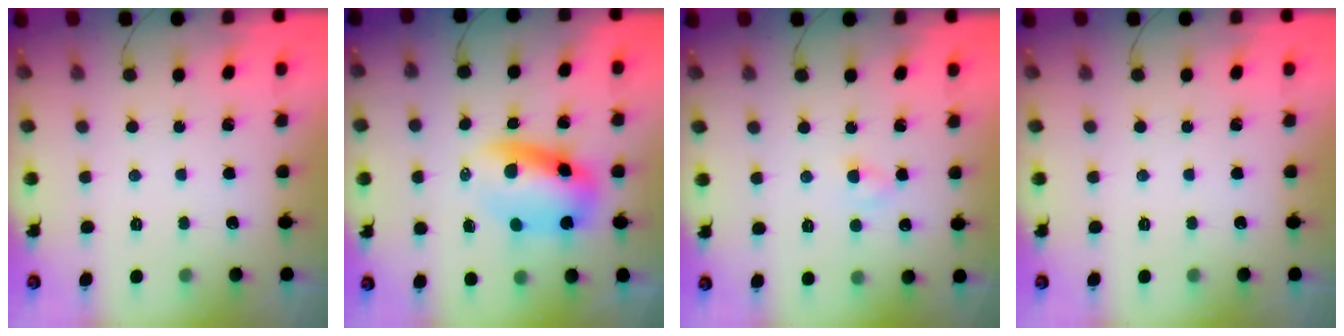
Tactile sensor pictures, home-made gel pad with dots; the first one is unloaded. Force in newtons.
{"total": 8.6, "press": 8.3, "slide": 2.3}
{"total": 1.3, "press": 1.1, "slide": 0.7}
{"total": 0.0}